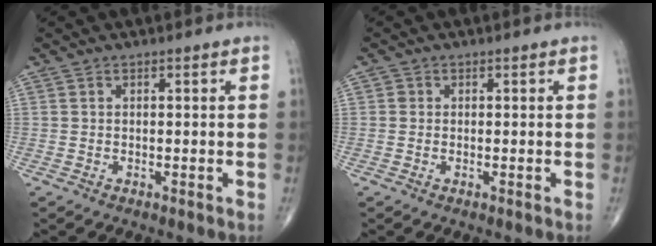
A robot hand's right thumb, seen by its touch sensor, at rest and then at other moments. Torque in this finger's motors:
{"motor_torque": [-0.06, 0.20, 0.14, 0.06, -0.01]}